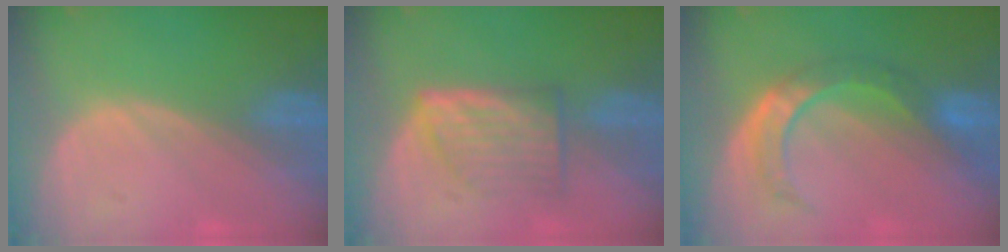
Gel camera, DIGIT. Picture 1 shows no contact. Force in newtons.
{"total": 6.1, "press": 5.8, "slide": 1.7}
{"total": 6.8, "press": 6.6, "slide": 1.7}